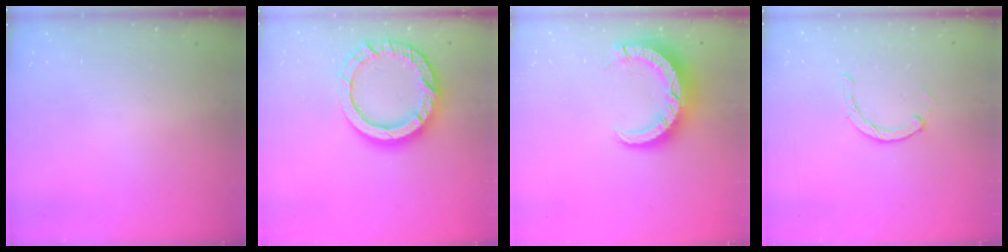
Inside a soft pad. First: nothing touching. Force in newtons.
{"total": 16.3, "press": 16.2, "slide": 1.5}
{"total": 8.5, "press": 8.4, "slide": 0.8}
{"total": 1.0, "press": 0.9, "slide": 0.3}